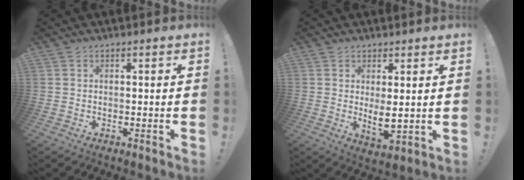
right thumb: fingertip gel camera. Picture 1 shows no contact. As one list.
[{"total": 5.5, "force": [1.6, 2.0, 4.9], "torque": [-0.056, -0.026, 0.032]}]